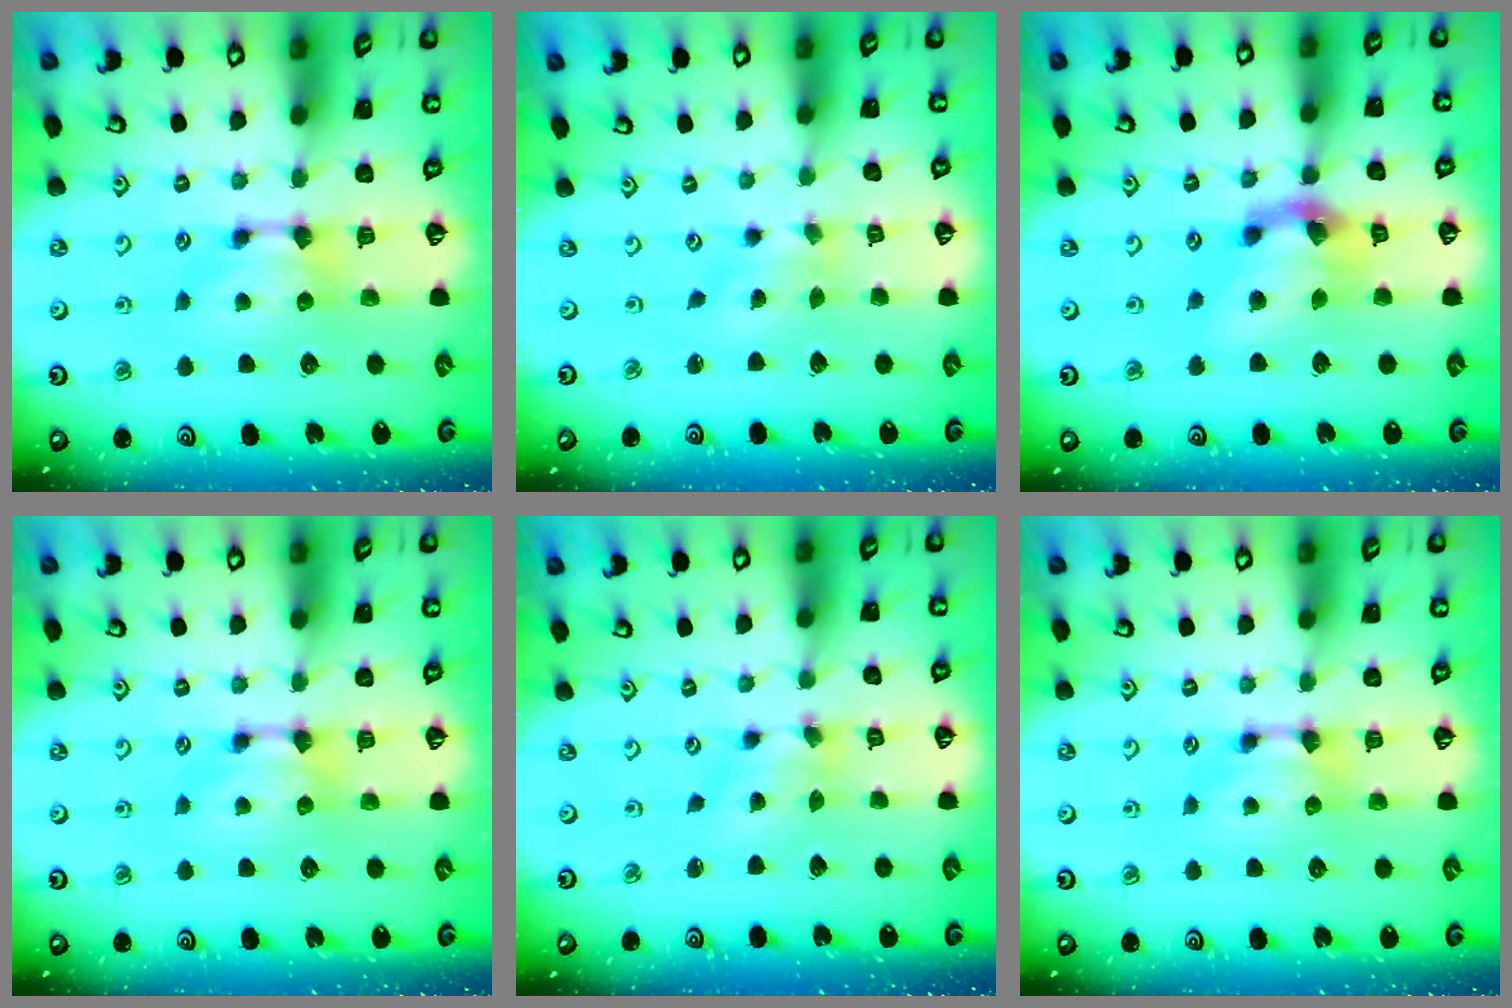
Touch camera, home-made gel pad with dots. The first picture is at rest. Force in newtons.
{"total": 1.7, "press": 1.3, "slide": 1.0}
{"total": 7.2, "press": 6.8, "slide": 2.4}
{"total": 0.0}
{"total": 2.5, "press": 2.1, "slide": 1.5}
{"total": 0.0}